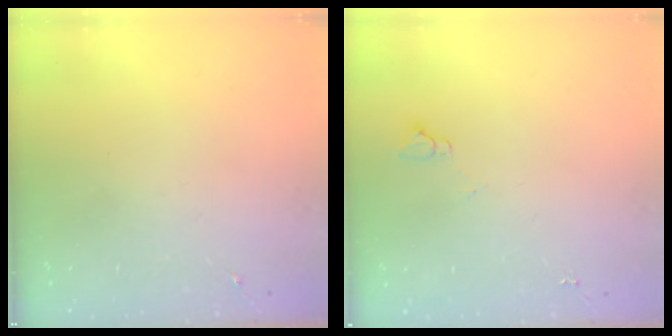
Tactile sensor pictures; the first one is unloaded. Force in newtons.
{"total": 3.1, "press": 3.0, "slide": 0.3}